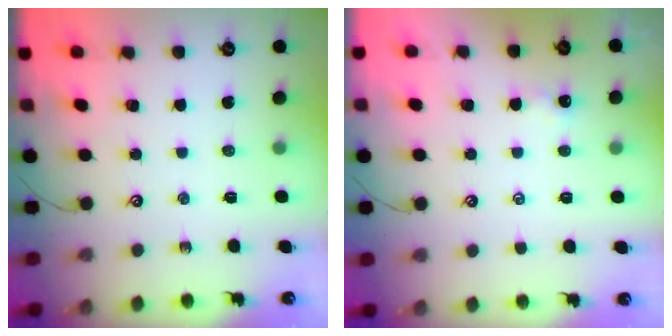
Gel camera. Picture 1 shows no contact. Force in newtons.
{"total": 2.0, "press": 2.0, "slide": 0.2}